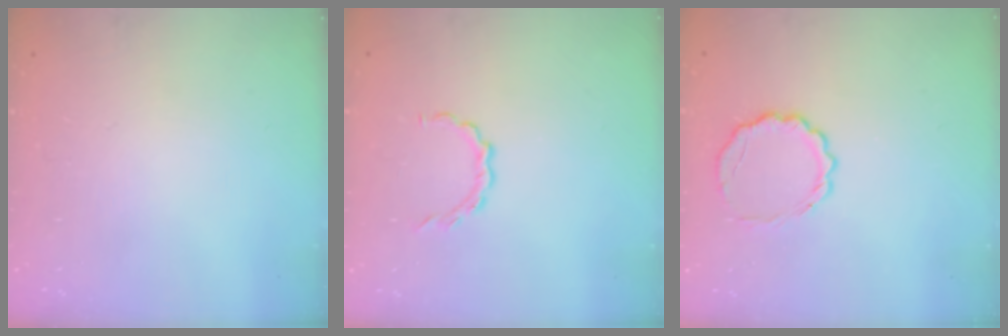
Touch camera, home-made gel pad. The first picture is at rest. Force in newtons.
{"total": 3.9, "press": 3.7, "slide": 1.2}
{"total": 6.2, "press": 6.0, "slide": 1.6}